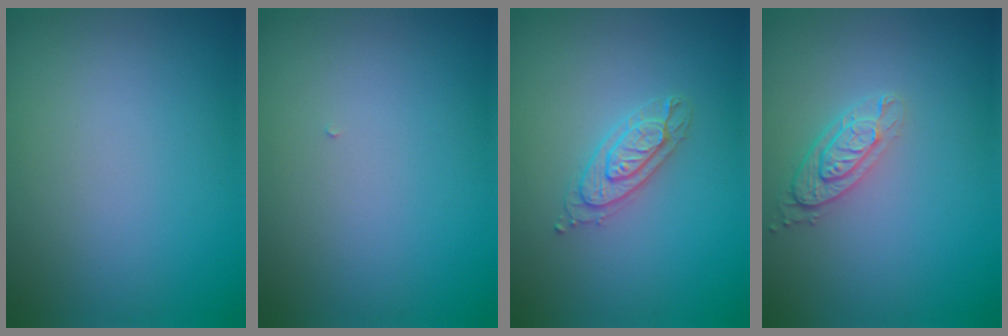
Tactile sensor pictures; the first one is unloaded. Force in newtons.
{"total": 0.0}
{"total": 2.2, "press": 2.1, "slide": 0.4}
{"total": 2.9, "press": 2.2, "slide": 1.9}